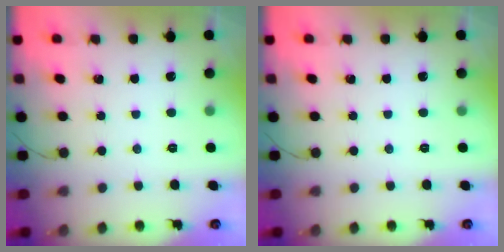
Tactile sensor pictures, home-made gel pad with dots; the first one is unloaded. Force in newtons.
{"total": 0.0}